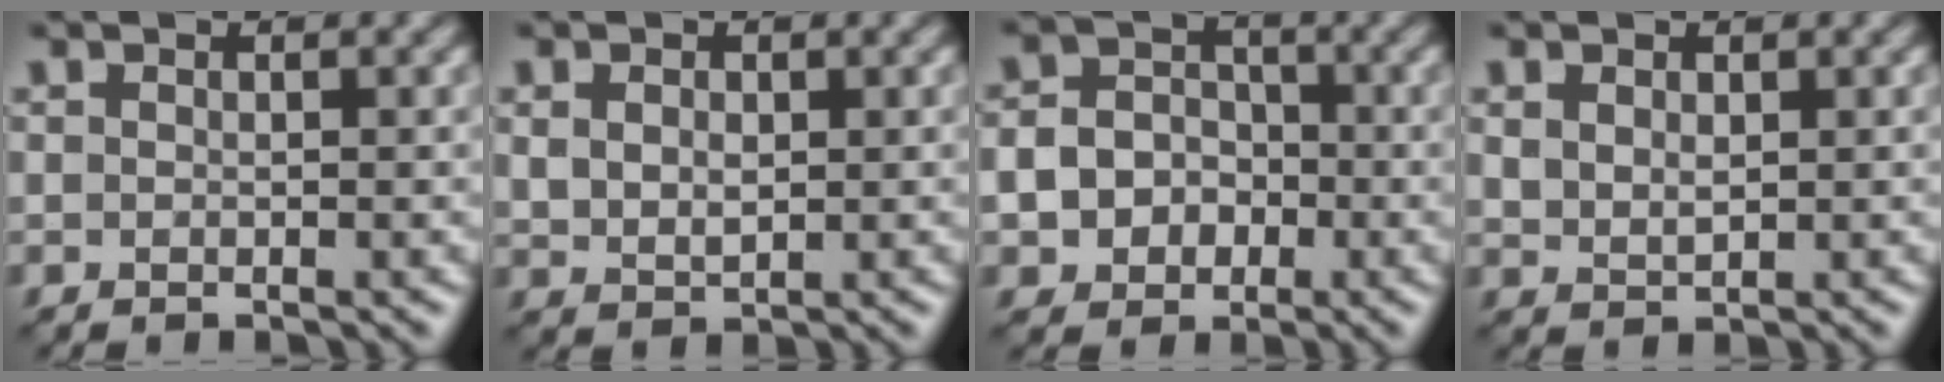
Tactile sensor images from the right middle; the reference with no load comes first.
{"total": 2.2, "force": [0.3, 1.6, 1.5], "torque": [-0.034, -0.006, 0.011]}
{"total": 5.7, "force": [-1.7, 5.0, 2.1], "torque": [-0.026, 0.001, -0.045]}
{"total": 1.5, "force": [0.6, 0.9, 1.0], "torque": [-0.023, -0.007, 0.016]}